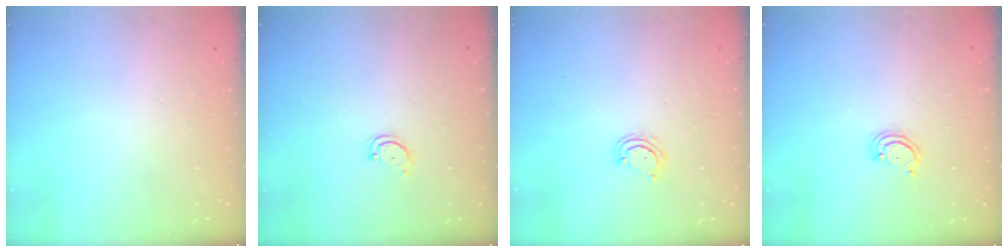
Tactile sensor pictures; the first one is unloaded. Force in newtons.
{"total": 2.9, "press": 2.9, "slide": 0.4}
{"total": 4.7, "press": 4.6, "slide": 0.4}
{"total": 3.1, "press": 3.1, "slide": 0.4}